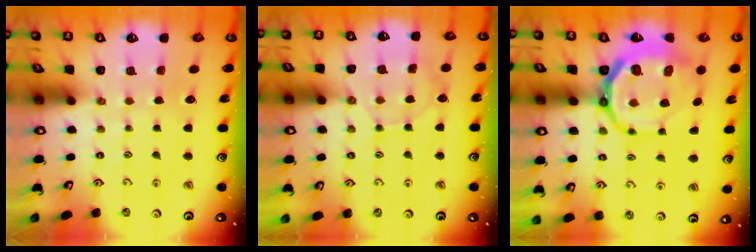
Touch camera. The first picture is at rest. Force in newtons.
{"total": 7.0, "press": 6.9, "slide": 0.7}
{"total": 14.3, "press": 13.9, "slide": 3.3}